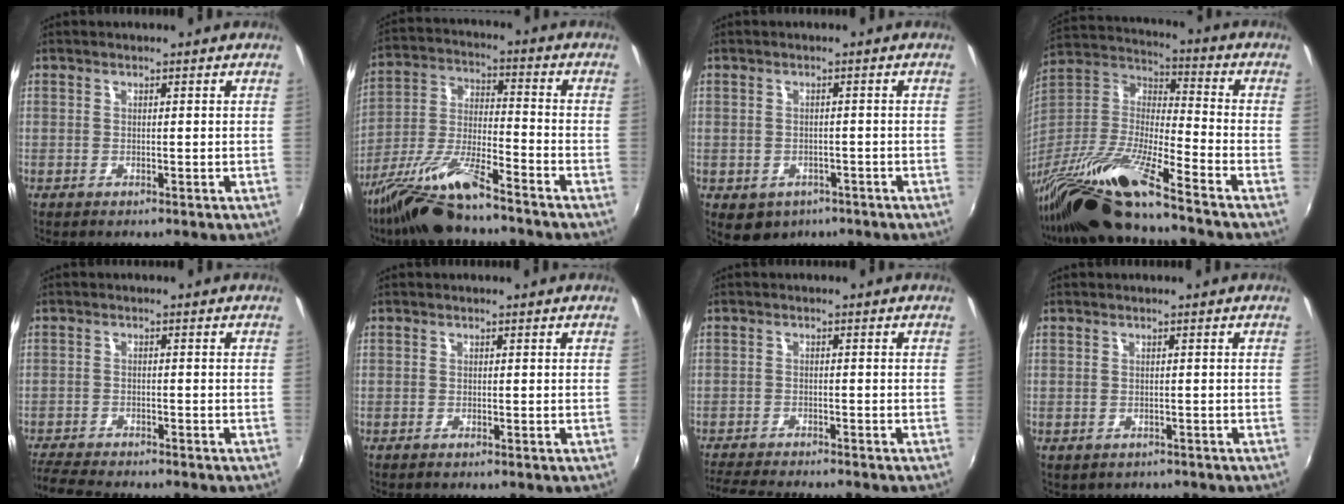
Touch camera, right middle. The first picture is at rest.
{"total": 12.9, "force": [-10.2, 1.9, 7.7], "torque": [-0.163, -0.009, -0.195]}
{"total": 5.7, "force": [-3.0, 4.2, 2.3], "torque": [-0.053, -0.016, -0.035]}
{"total": 18.8, "force": [-13.9, 1.3, 12.6], "torque": [-0.242, -0.024, -0.272]}
{"total": 7.7, "force": [-7.1, 1.1, 2.7], "torque": [-0.079, -0.021, -0.123]}
{"total": 0.5, "force": [-0.5, 0.0, 0.3], "torque": [-0.003, -0.002, -0.010]}
{"total": 8.2, "force": [-7.7, 0.4, 3.0], "torque": [-0.080, -0.020, -0.129]}
{"total": 1.8, "force": [-1.1, 1.3, 0.5], "torque": [-0.013, -0.006, -0.011]}